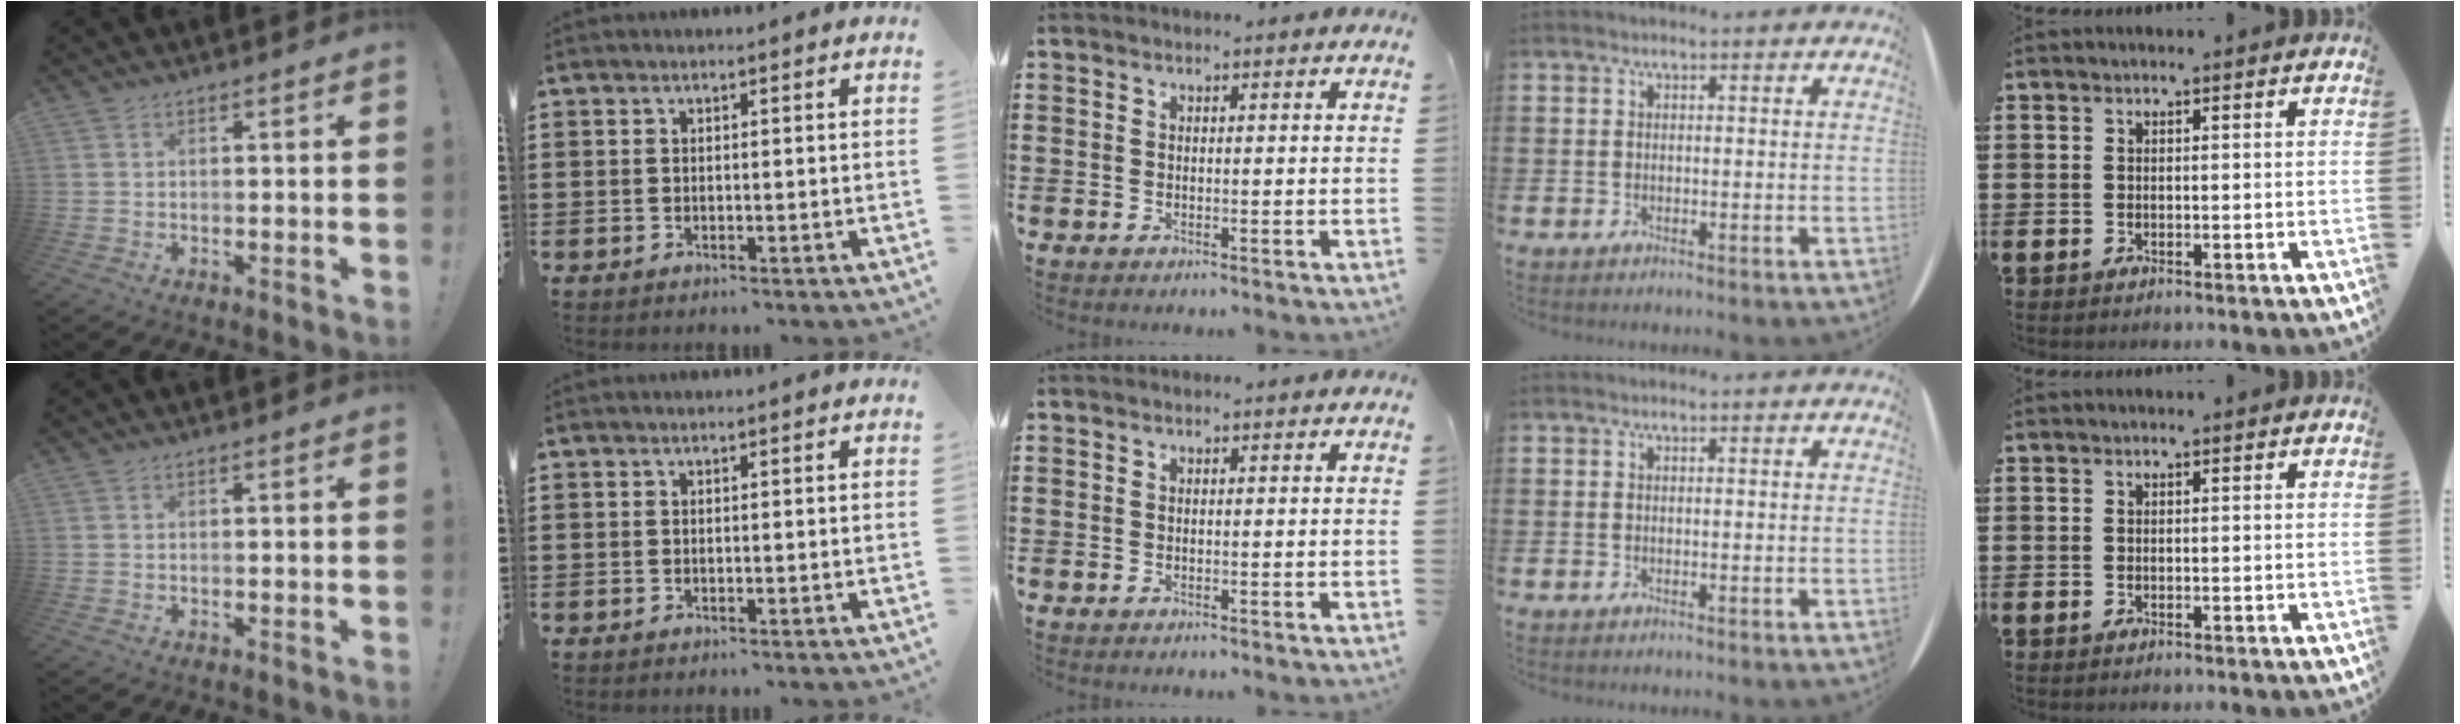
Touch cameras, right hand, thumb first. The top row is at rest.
{}